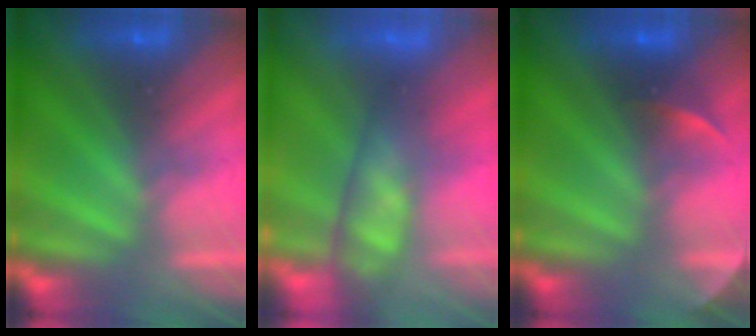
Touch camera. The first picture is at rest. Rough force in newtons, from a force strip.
{"total": 4.0}
{"total": 2.2}